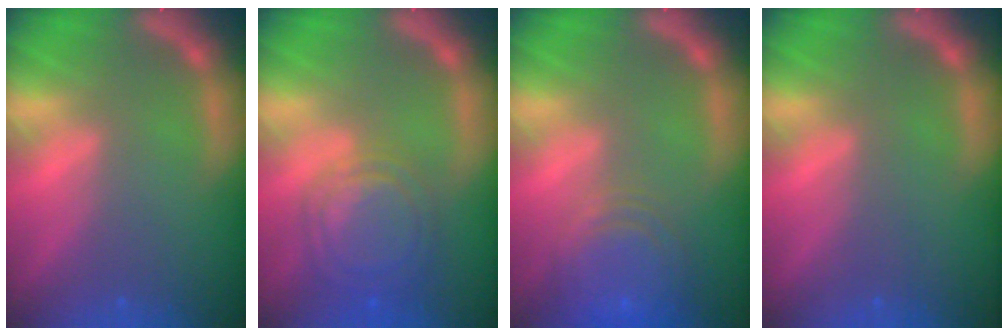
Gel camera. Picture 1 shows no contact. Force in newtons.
{"total": 7.6}
{"total": 8.0}
{"total": 0.0}